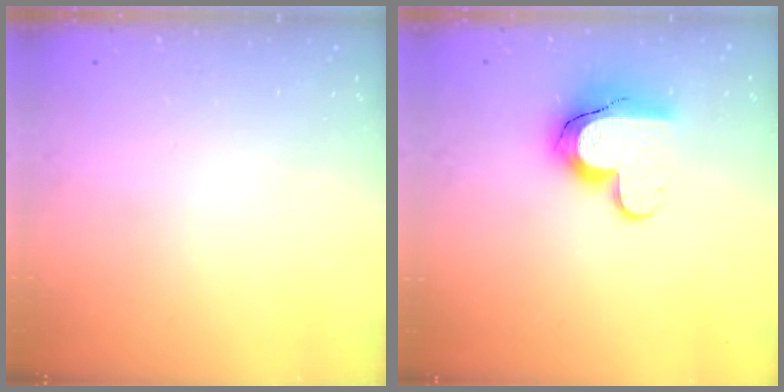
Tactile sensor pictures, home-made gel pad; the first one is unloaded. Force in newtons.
{"total": 11.7, "press": 11.7, "slide": 0.8}